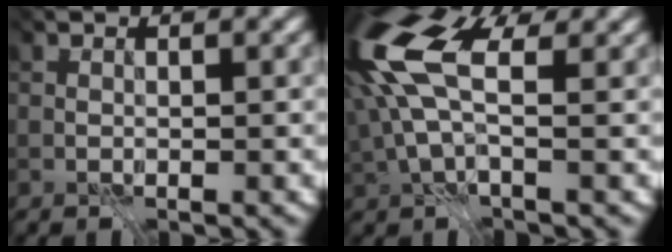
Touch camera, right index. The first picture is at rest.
{"total": 9.7, "force": [1.2, 4.5, 8.5], "torque": [-0.212, -0.007, 0.050]}